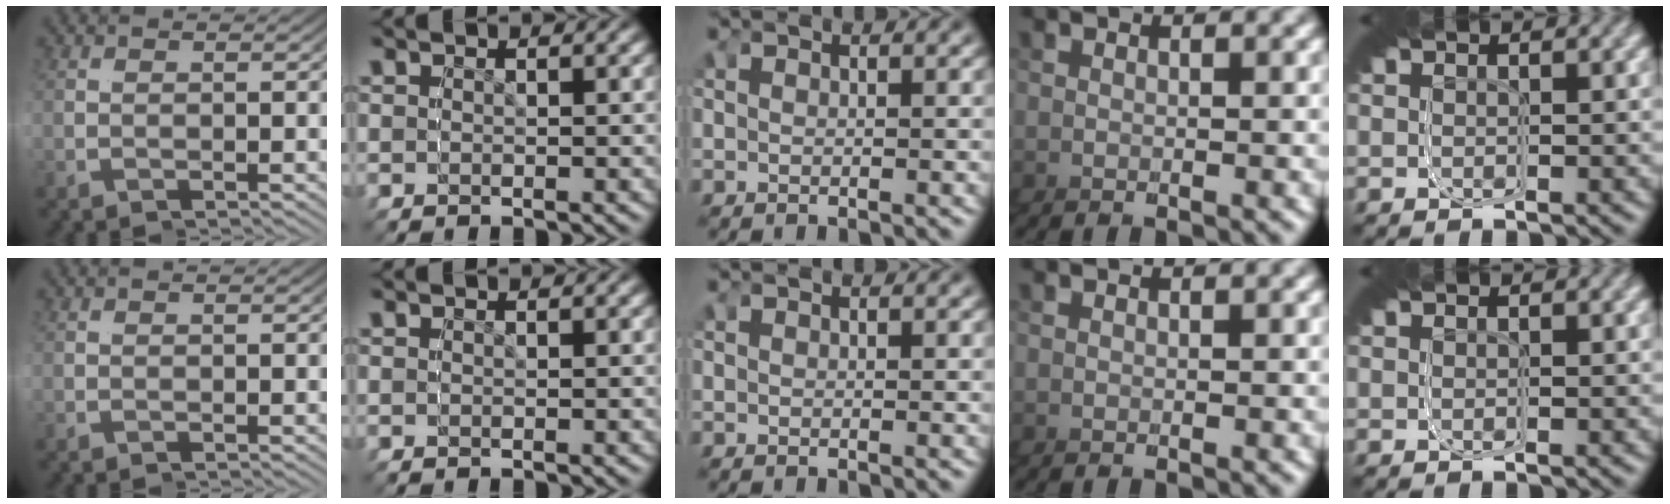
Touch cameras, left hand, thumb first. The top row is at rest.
{}